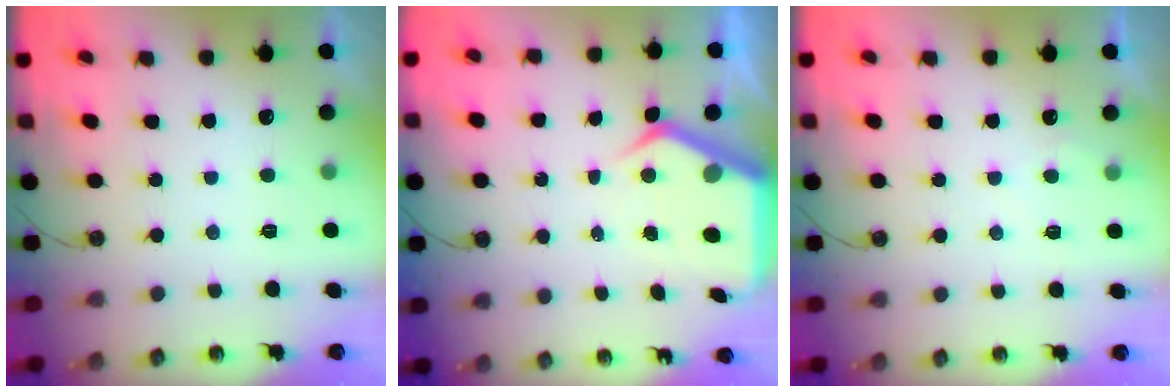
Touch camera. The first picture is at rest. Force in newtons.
{"total": 6.8, "press": 6.8, "slide": 0.6}
{"total": 3.8, "press": 3.8, "slide": 0.4}